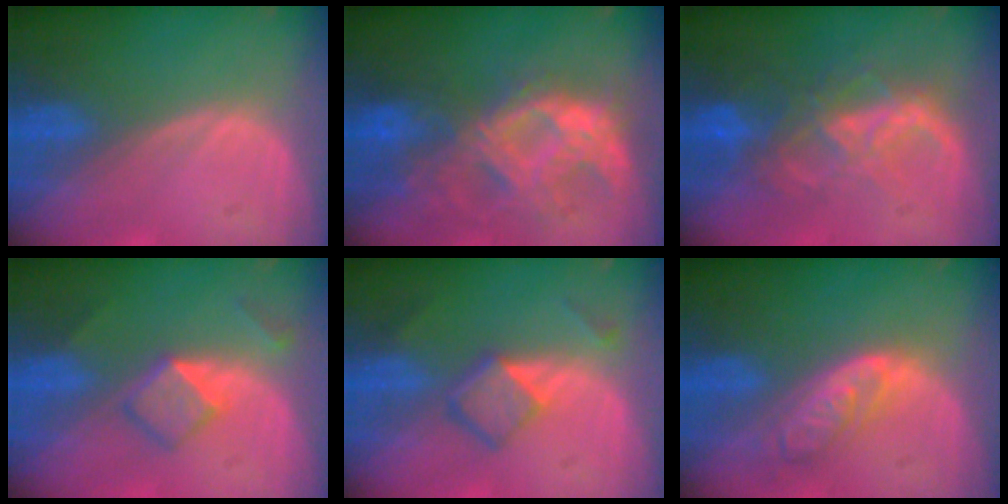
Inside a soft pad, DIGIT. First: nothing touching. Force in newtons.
{"total": 10.4, "press": 9.2, "slide": 4.9}
{"total": 8.9, "press": 7.5, "slide": 4.7}
{"total": 5.4, "press": 4.6, "slide": 2.8}
{"total": 5.0, "press": 4.6, "slide": 1.9}
{"total": 6.2, "press": 5.5, "slide": 2.8}